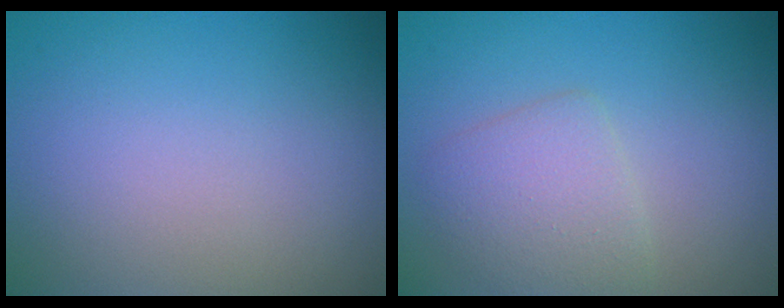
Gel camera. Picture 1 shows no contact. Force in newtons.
{"total": 3.0, "press": 3.0, "slide": 0.1}